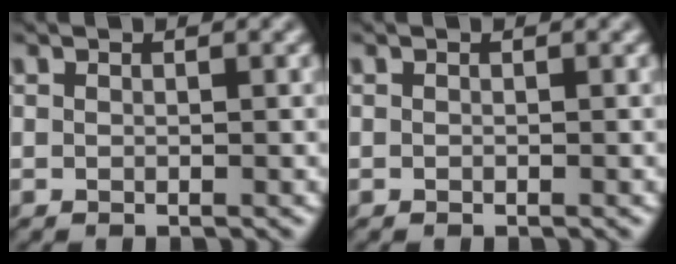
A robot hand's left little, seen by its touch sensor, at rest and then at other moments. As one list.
[{"total": 0.0}]